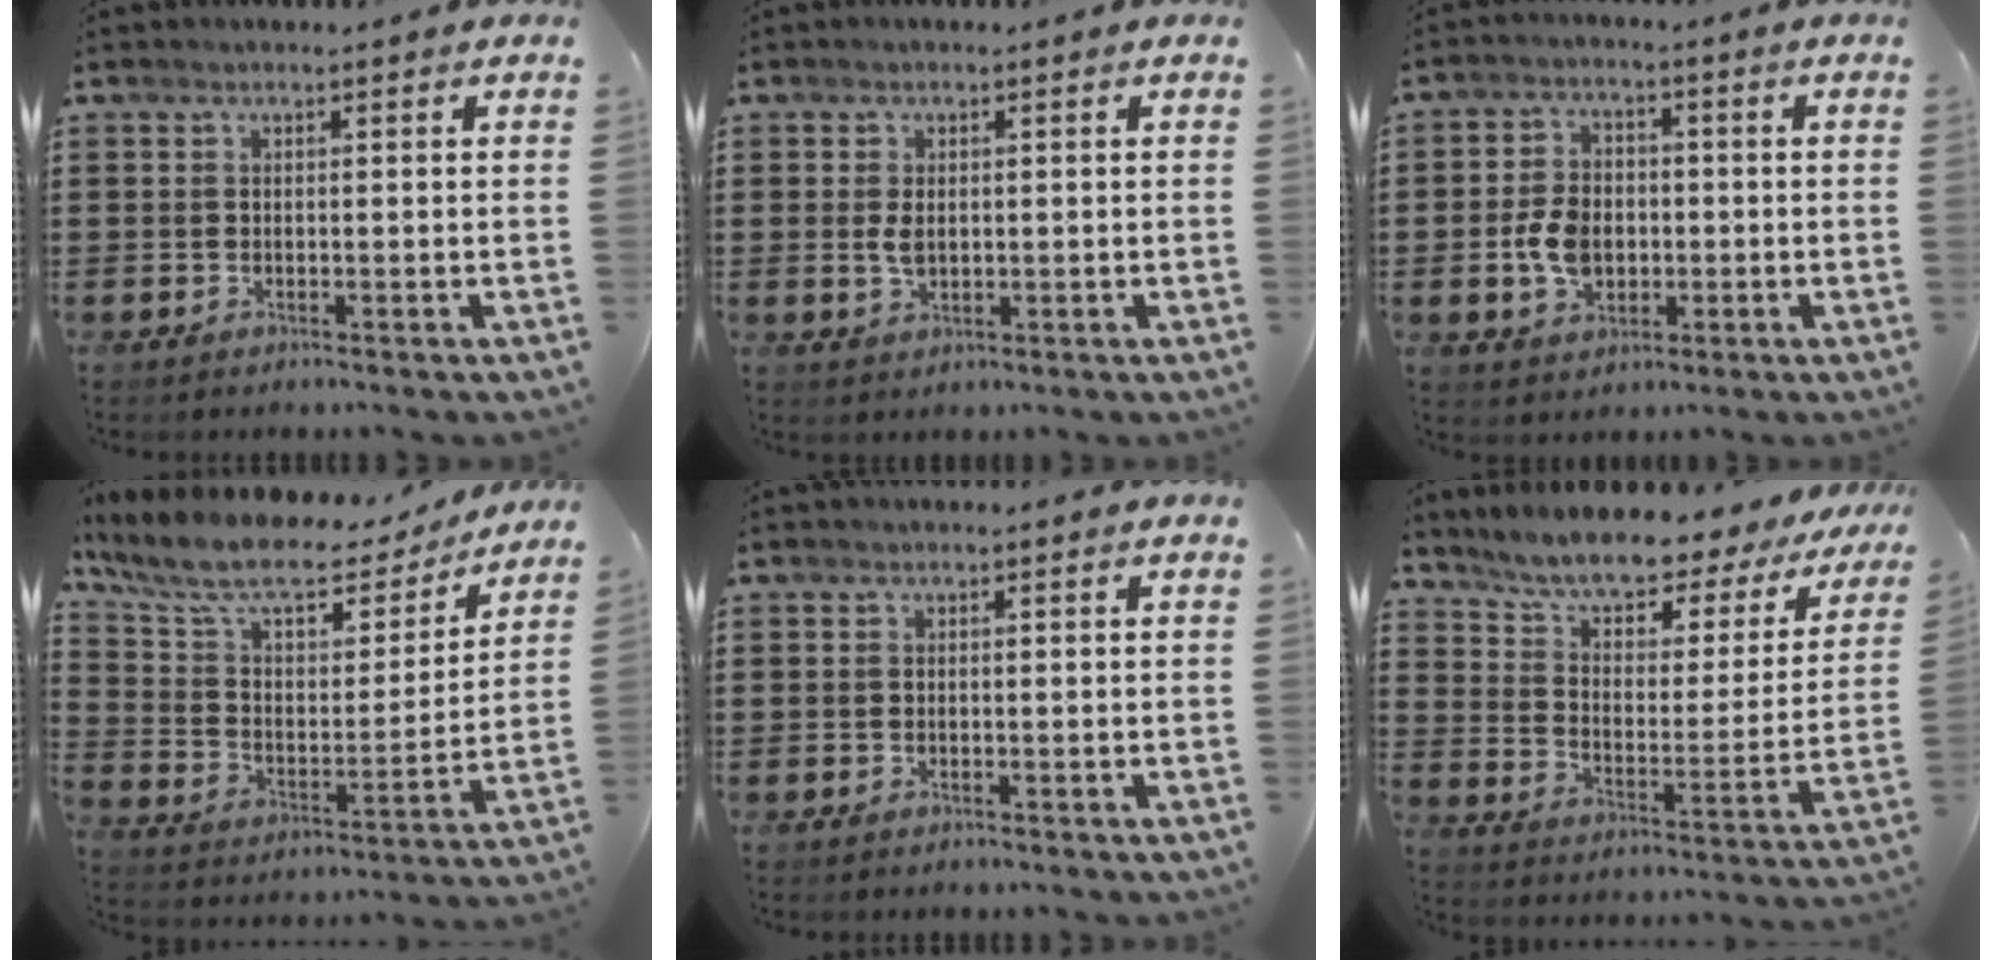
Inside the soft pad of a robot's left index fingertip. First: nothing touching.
{"total": 2.8, "force": [0.2, 1.6, 2.3], "torque": [-0.054, 0.001, 0.001]}
{"total": 6.6, "force": [-1.1, 4.6, 4.6], "torque": [-0.107, 0.006, -0.024]}
{"total": 10.1, "force": [8.1, 3.0, 5.2], "torque": [-0.136, -0.047, 0.141]}
{"total": 0.0}
{"total": 7.1, "force": [6.5, 1.0, 2.8], "torque": [-0.079, -0.053, 0.104]}